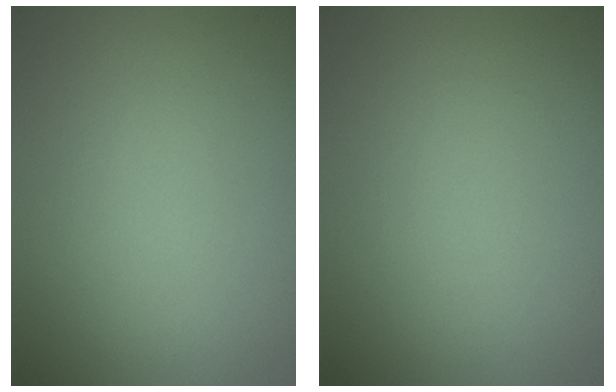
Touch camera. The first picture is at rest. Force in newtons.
{"total": 0.0}